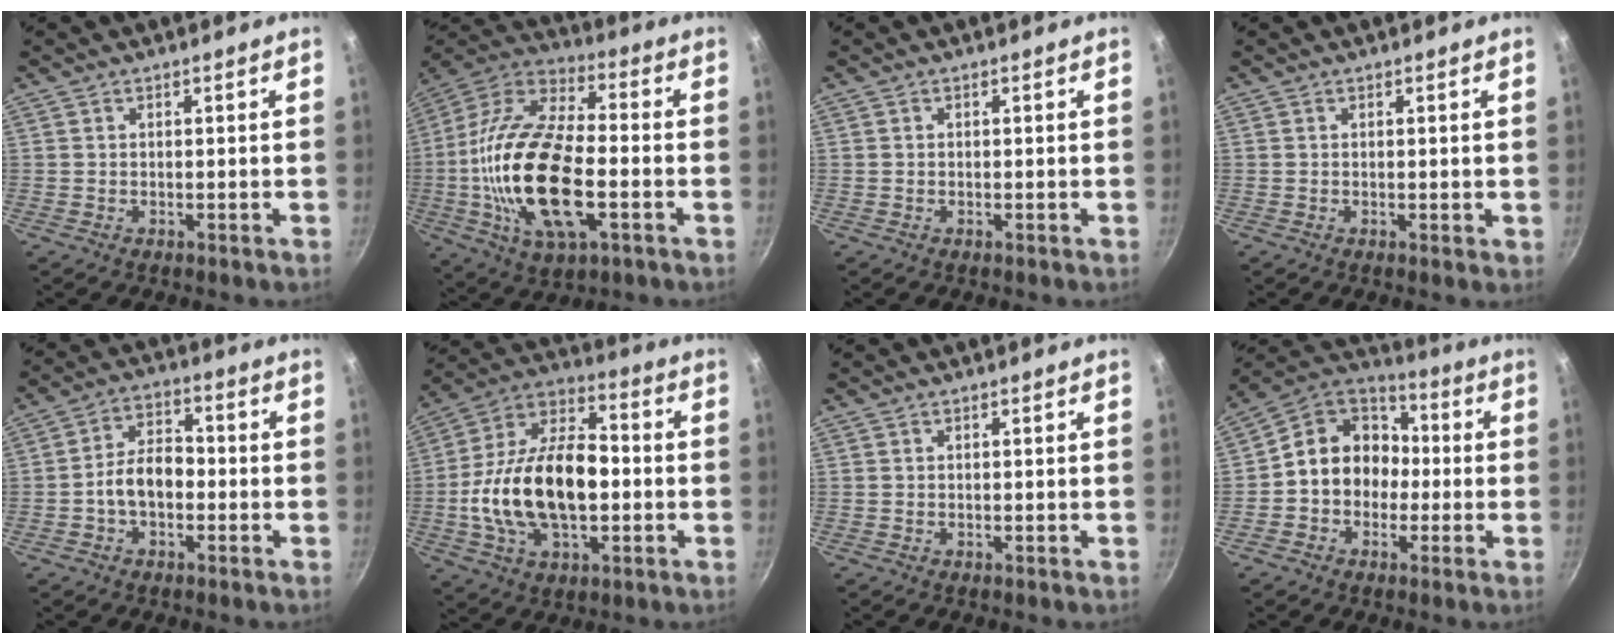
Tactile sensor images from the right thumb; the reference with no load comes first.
{"total": 24.8, "force": [-4.2, 11.9, 21.4], "torque": [-0.418, 0.025, -0.086]}
{"total": 0.0}
{"total": 0.7, "force": [0.1, 0.2, 0.7], "torque": [-0.007, -0.002, 0.000]}
{"total": 7.7, "force": [-1.8, 4.9, 5.6], "torque": [-0.072, 0.034, -0.040]}
{"total": 22.2, "force": [-2.3, 12.9, 18.0], "torque": [-0.306, 0.040, -0.047]}
{"total": 0.0}
{"total": 13.1, "force": [-1.0, 11.3, 6.7], "torque": [-0.060, 0.043, -0.039]}